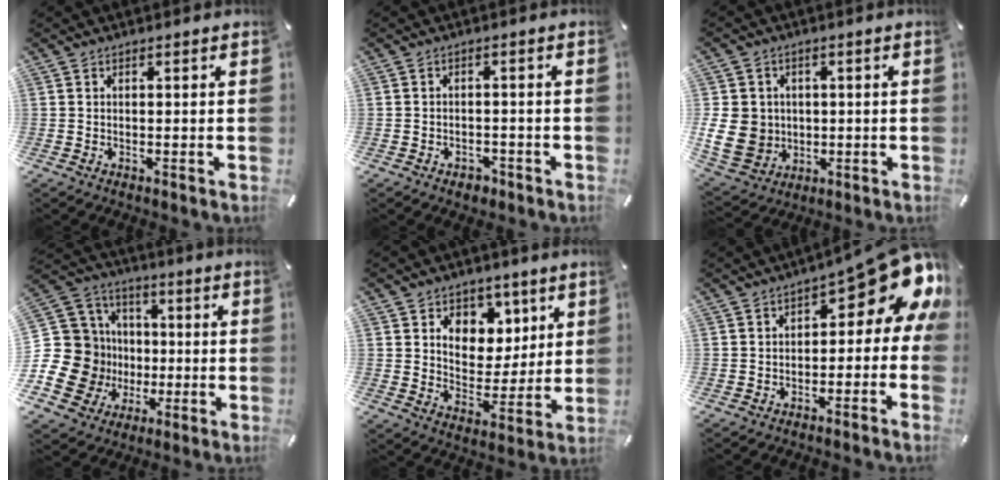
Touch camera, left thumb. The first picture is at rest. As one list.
[{"total": 2.7, "force": [-1.7, 2.0, 0.9], "torque": [-0.014, 0.009, -0.033]}, {"total": 10.9, "force": [-0.1, 9.9, 4.4], "torque": [-0.100, 0.002, 0.000]}, {"total": 19.8, "force": [-3.0, 18.4, 6.7], "torque": [-0.149, 0.005, -0.027]}, {"total": 8.9, "force": [4.1, 7.6, 2.3], "torque": [-0.017, -0.038, 0.071]}, {"total": 13.0, "force": [5.6, 5.9, 10.1], "torque": [-0.123, -0.050, 0.088]}]